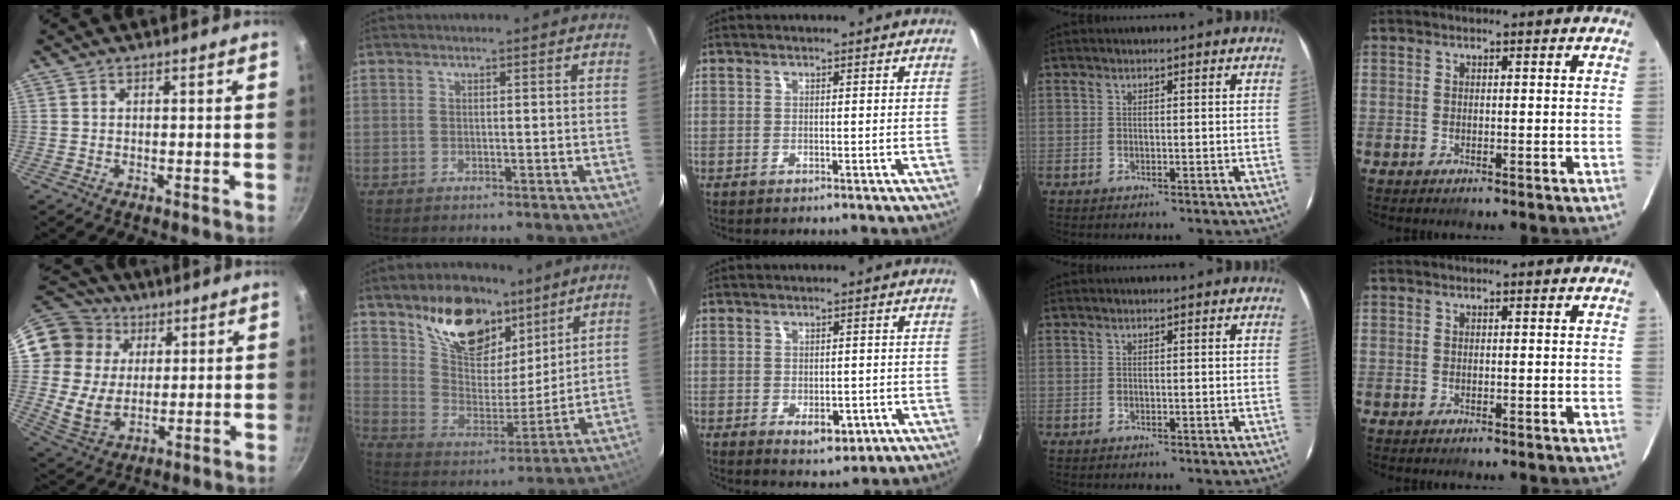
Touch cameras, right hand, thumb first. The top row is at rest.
{"thumb": {"total": 15.4, "force": [6.1, 12.9, 5.9], "torque": [-0.094, -0.009, 0.112]}, "index": {"total": 18.1, "force": [11.4, 9.8, 10.1], "torque": [-0.187, 0.023, 0.210]}, "middle": {"total": 4.8, "force": [-1.8, 2.7, 3.5], "torque": [-0.061, -0.012, -0.018]}}